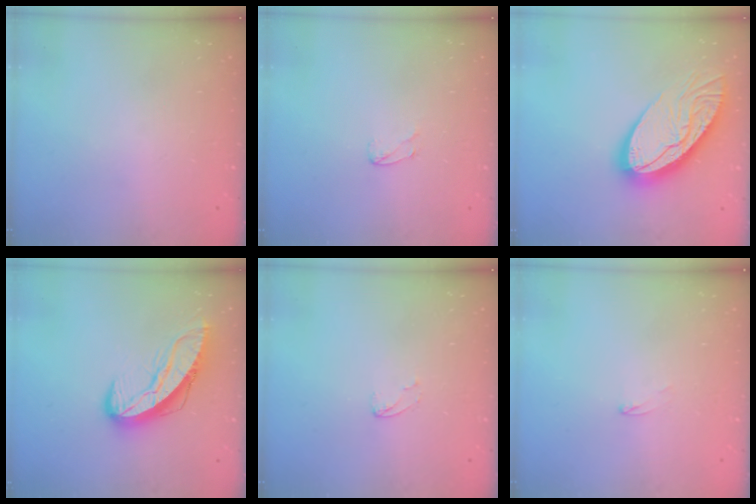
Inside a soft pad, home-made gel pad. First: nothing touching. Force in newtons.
{"total": 3.0, "press": 3.0, "slide": 0.3}
{"total": 20.0, "press": 19.9, "slide": 1.7}
{"total": 9.9, "press": 9.9, "slide": 0.7}
{"total": 2.8, "press": 2.8, "slide": 0.3}
{"total": 2.2, "press": 2.2, "slide": 0.2}